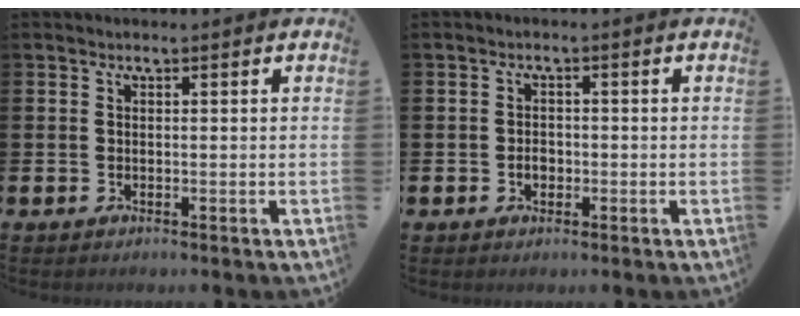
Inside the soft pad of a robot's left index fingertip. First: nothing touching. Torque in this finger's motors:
{"motor_torque": [0.01, 0.02, 0.03, 0.03]}